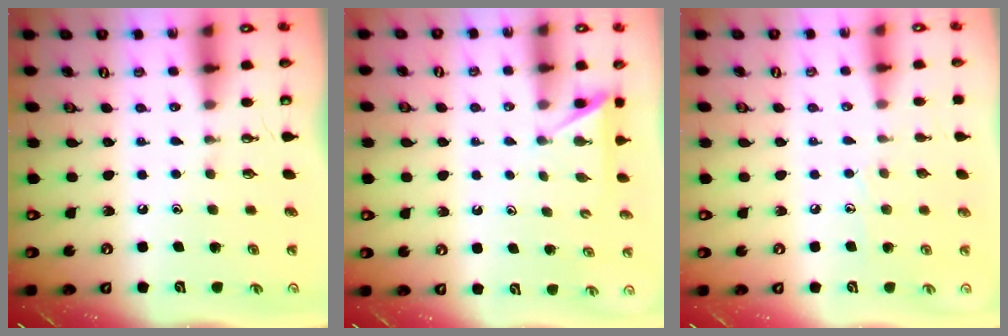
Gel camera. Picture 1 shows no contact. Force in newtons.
{"total": 2.4, "press": 2.4, "slide": 0.4}
{"total": 5.1, "press": 5.1, "slide": 0.4}